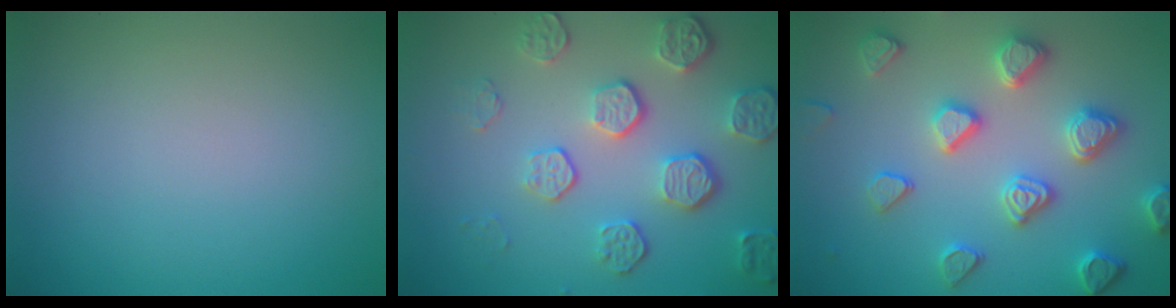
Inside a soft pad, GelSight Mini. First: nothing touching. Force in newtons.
{"total": 5.4, "press": 4.1, "slide": 3.5}
{"total": 4.6, "press": 4.5, "slide": 0.9}